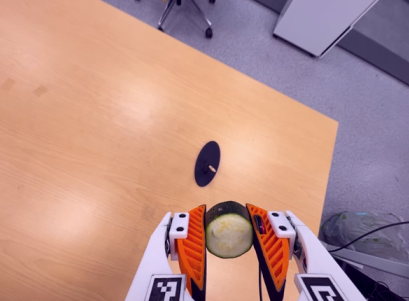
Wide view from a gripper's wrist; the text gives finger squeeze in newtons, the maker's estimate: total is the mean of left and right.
{"total": 13.4, "left": 12.6, "right": 14.2}